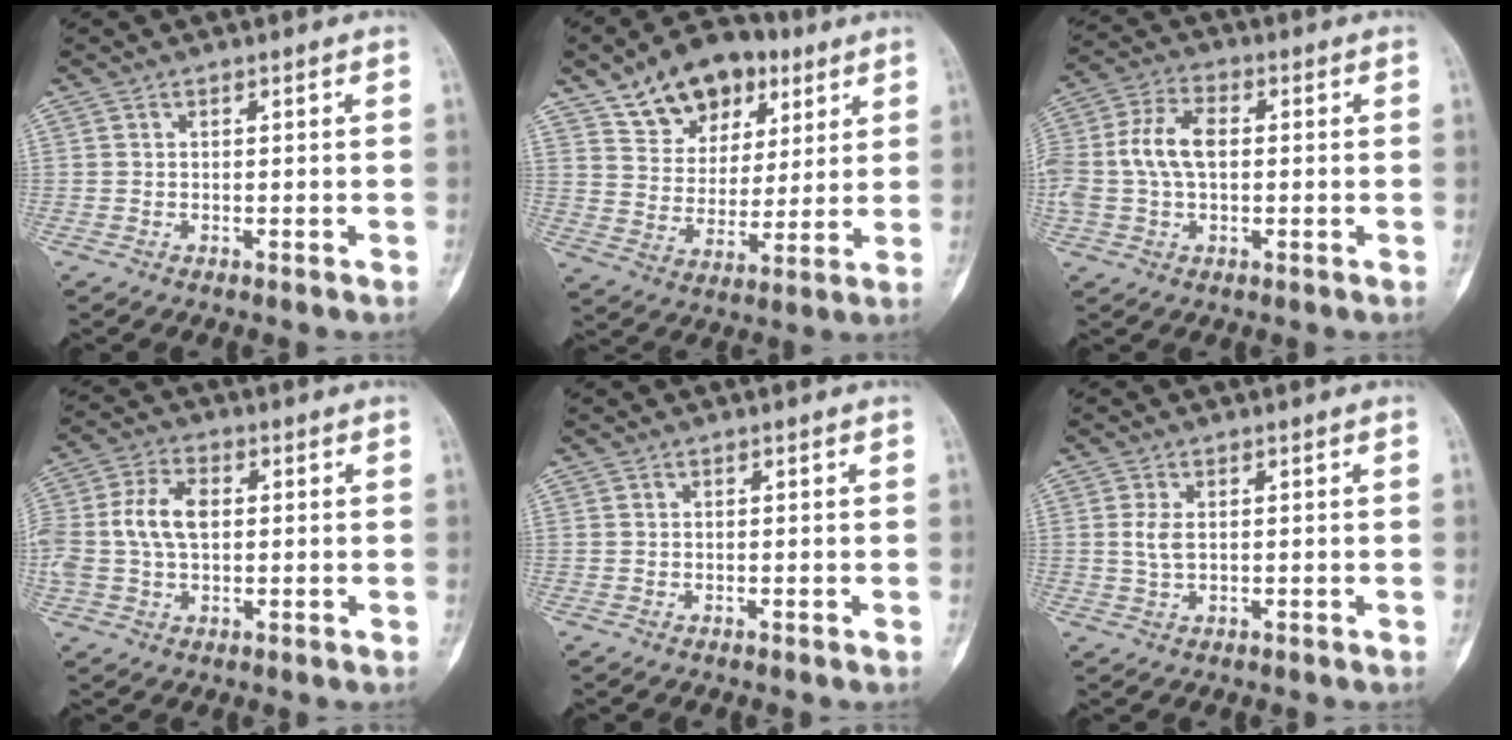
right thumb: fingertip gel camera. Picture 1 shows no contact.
{"total": 16.5, "force": [9.6, 10.6, 8.1], "torque": [-0.092, -0.025, 0.161]}
{"total": 10.0, "force": [0.4, 6.0, 8.0], "torque": [-0.174, 0.023, 0.007]}
{"total": 9.7, "force": [0.8, 6.0, 7.5], "torque": [-0.160, 0.016, 0.017]}
{"total": 0.0}
{"total": 2.7, "force": [0.4, 1.5, 2.2], "torque": [-0.051, 0.000, 0.009]}